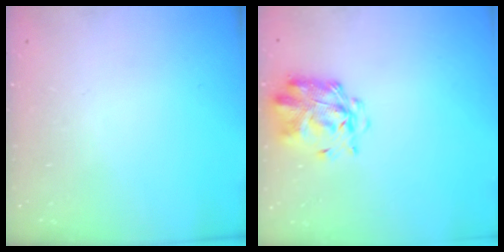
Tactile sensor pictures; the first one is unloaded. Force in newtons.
{"total": 2.9, "press": 2.8, "slide": 0.8}